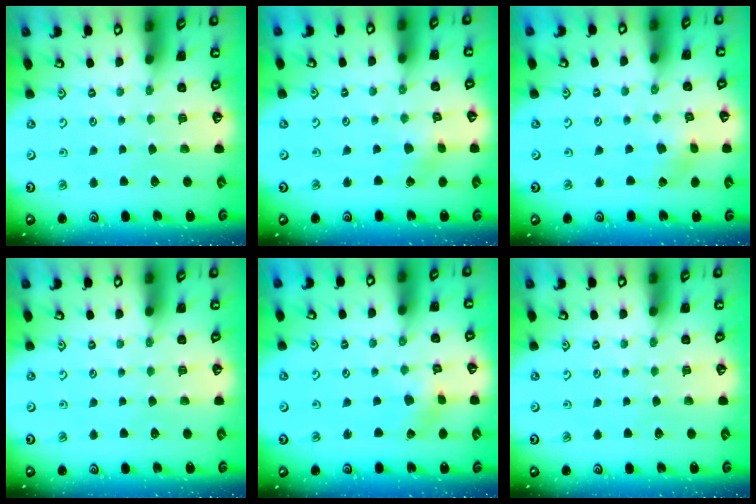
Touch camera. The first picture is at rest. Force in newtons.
{"total": 1.5, "press": 1.5, "slide": 0.2}
{"total": 2.5, "press": 2.4, "slide": 0.5}
{"total": 0.0}
{"total": 1.3, "press": 1.2, "slide": 0.3}
{"total": 0.0}